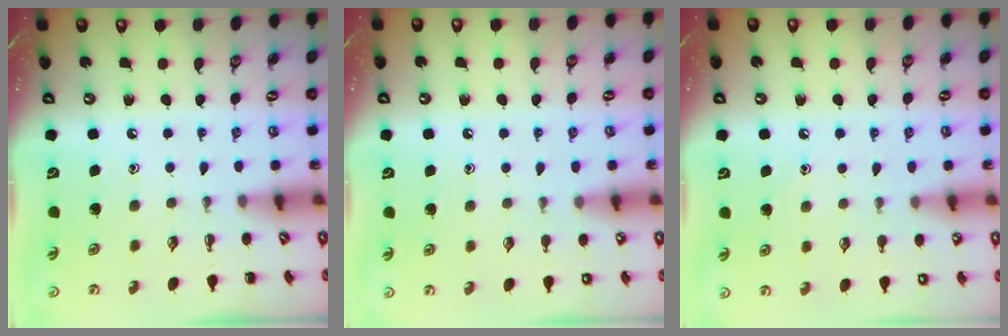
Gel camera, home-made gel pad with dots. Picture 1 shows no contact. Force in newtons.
{"total": 7.6, "press": 7.1, "slide": 2.7}
{"total": 9.7, "press": 9.6, "slide": 1.8}